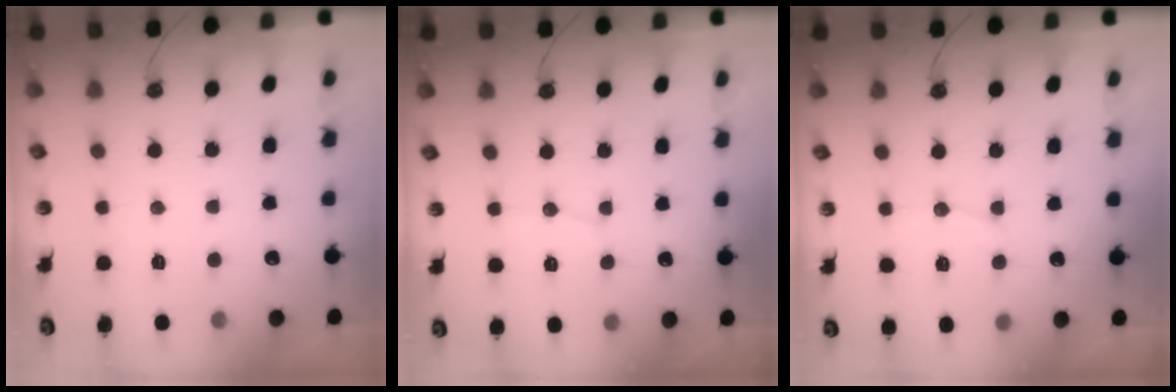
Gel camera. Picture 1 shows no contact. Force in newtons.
{"total": 5.4, "press": 5.4, "slide": 0.6}
{"total": 5.8, "press": 5.8, "slide": 0.7}